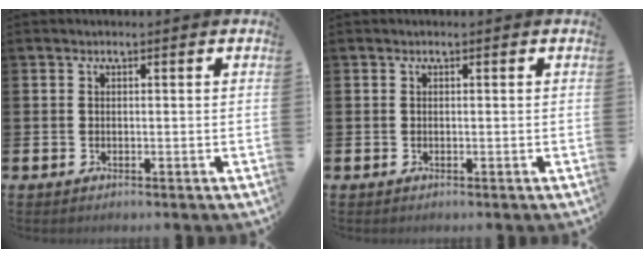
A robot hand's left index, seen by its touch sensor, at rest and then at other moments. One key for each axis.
{"total": 0.0}